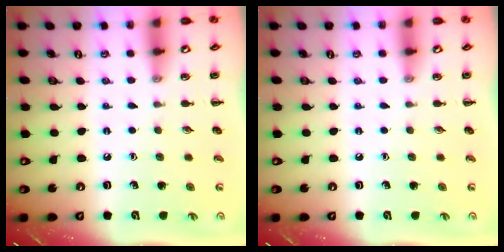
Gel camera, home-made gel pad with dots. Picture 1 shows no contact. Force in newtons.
{"total": 0.0}